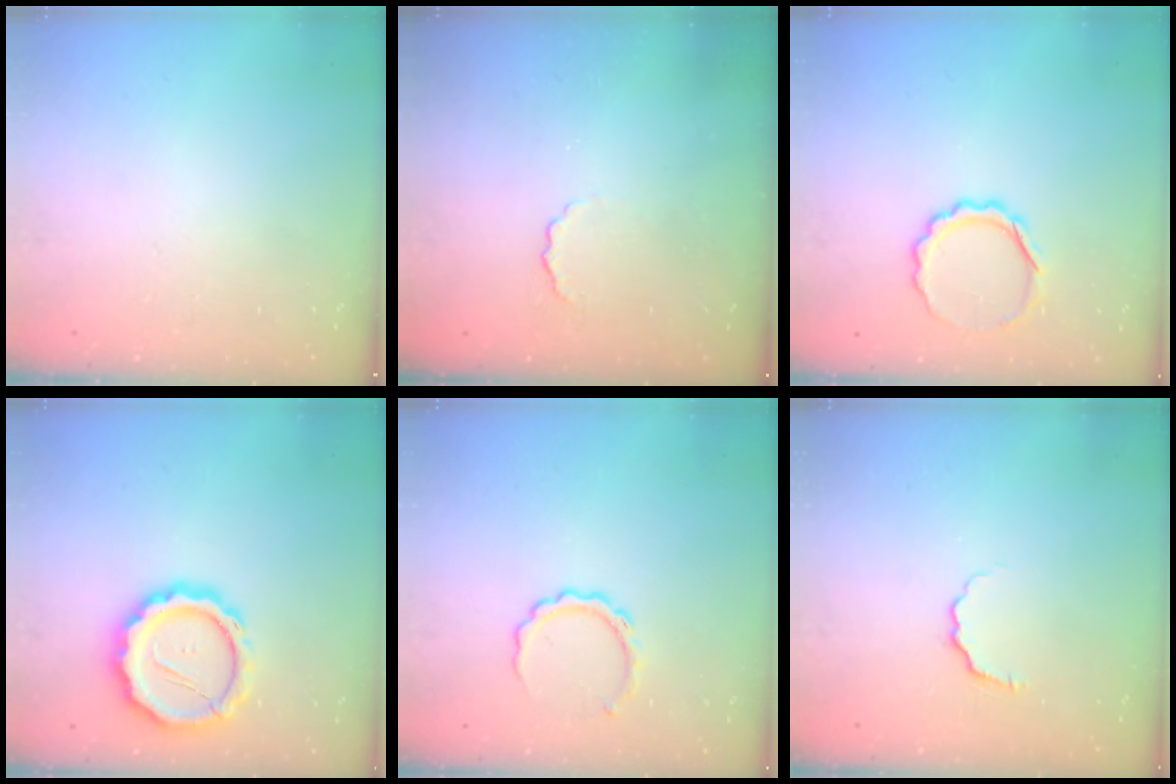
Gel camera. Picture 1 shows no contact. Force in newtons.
{"total": 3.2, "press": 3.1, "slide": 0.9}
{"total": 7.3, "press": 7.3, "slide": 0.8}
{"total": 16.6, "press": 16.4, "slide": 3.0}
{"total": 6.3, "press": 6.3, "slide": 0.6}
{"total": 3.3, "press": 3.2, "slide": 1.0}